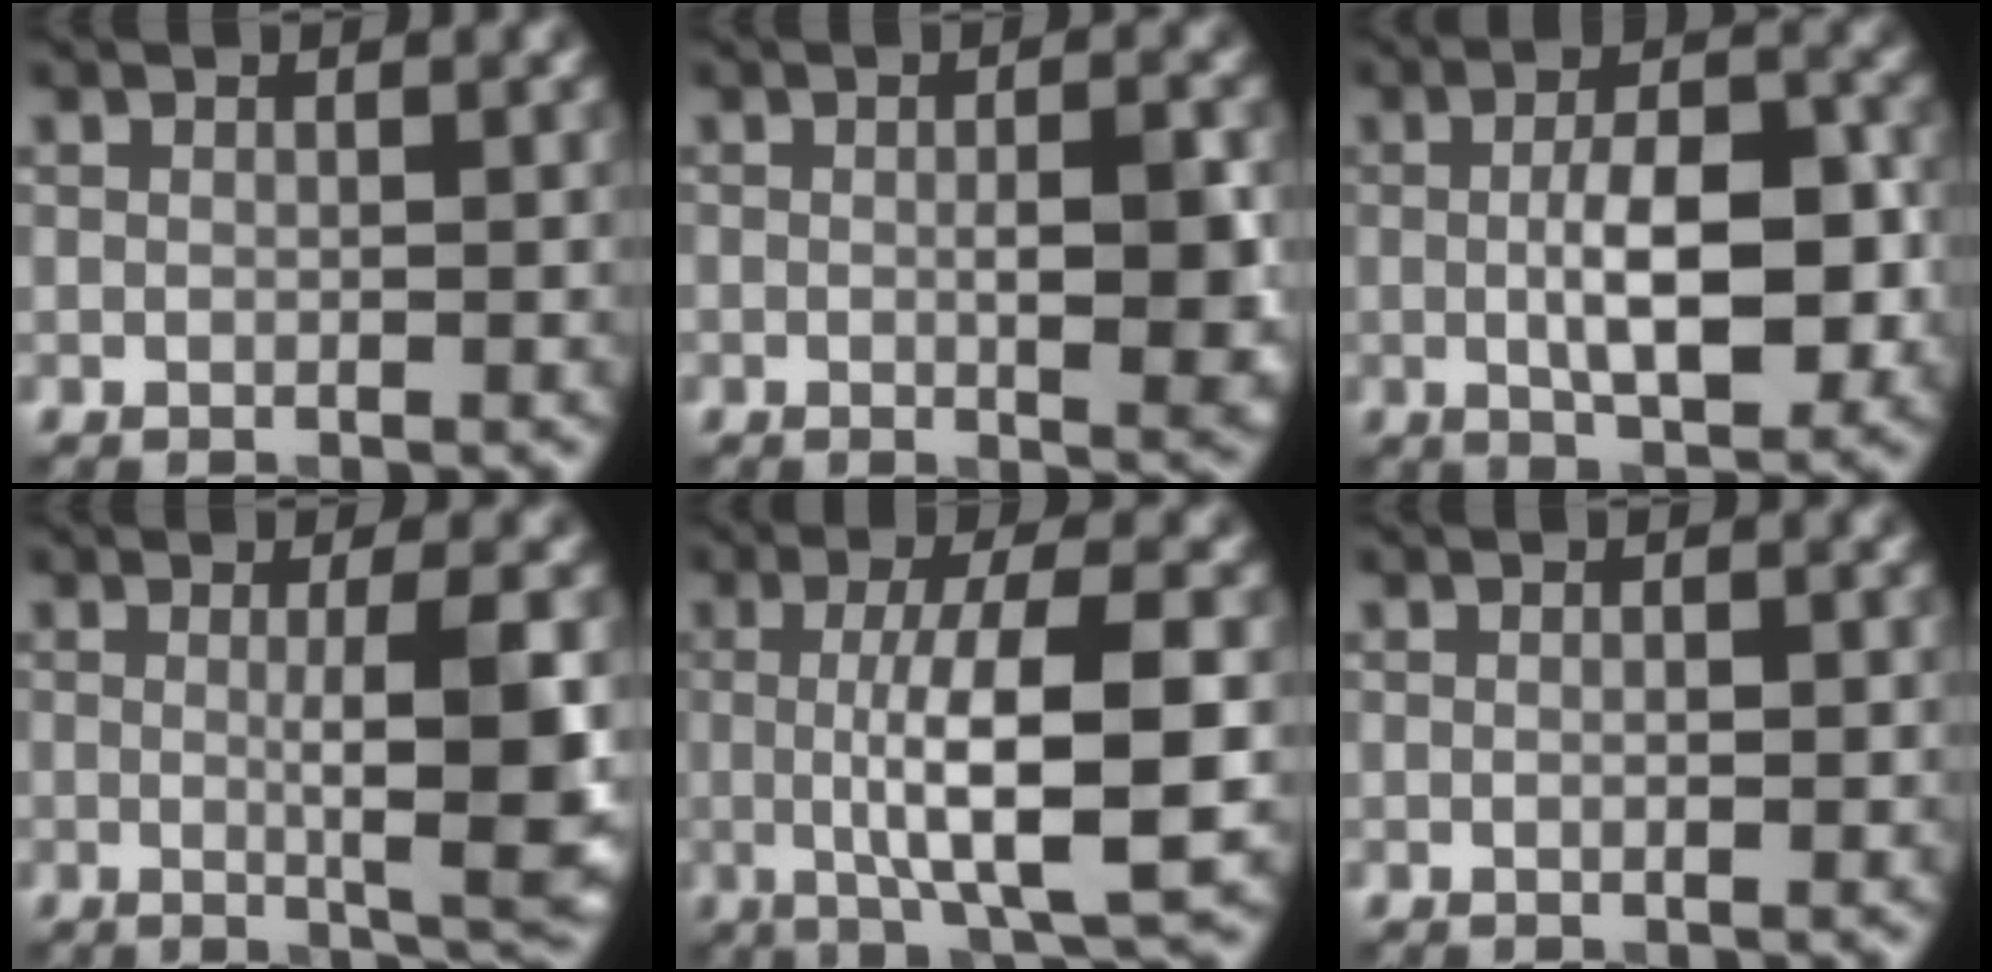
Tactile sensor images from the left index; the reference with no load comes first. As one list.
[{"total": 4.3, "force": [-0.4, 1.1, 4.2], "torque": [-0.063, -0.003, -0.003]}, {"total": 7.3, "force": [-0.4, 2.9, 6.7], "torque": [-0.110, -0.003, -0.006]}, {"total": 6.4, "force": [-0.2, 1.1, 6.3], "torque": [-0.092, -0.007, 0.001]}, {"total": 8.9, "force": [-0.5, 2.1, 8.6], "torque": [-0.127, -0.006, -0.007]}, {"total": 0.7, "force": [0.0, 0.2, 0.7], "torque": [-0.009, -0.006, 0.001]}]